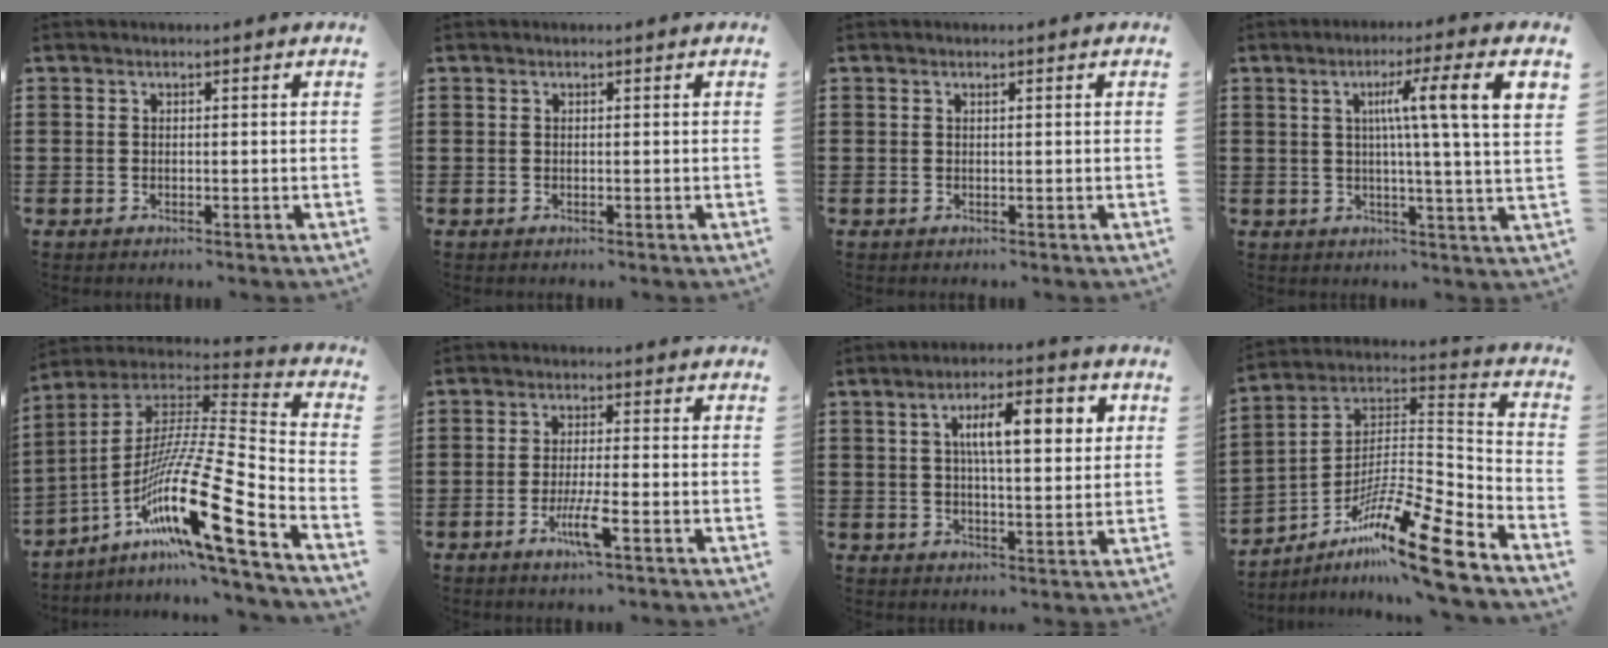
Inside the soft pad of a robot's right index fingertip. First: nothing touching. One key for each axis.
{"total": 0.0}
{"total": 0.0}
{"total": 9.4, "fx": 2.7, "fy": -0.5, "fz": 9.0, "tx": -0.159, "ty": -0.004, "tz": 0.034}
{"total": 18.0, "fx": -8.6, "fy": 2.0, "fz": 15.7, "tx": -0.304, "ty": -0.010, "tz": -0.162}
{"total": 5.1, "fx": -2.4, "fy": 0.4, "fz": 4.4, "tx": -0.092, "ty": -0.016, "tz": -0.046}
{"total": 8.4, "fx": 2.3, "fy": 2.7, "fz": 7.6, "tx": -0.135, "ty": 0.006, "tz": 0.033}
{"total": 15.9, "fx": -11.3, "fy": 1.7, "fz": 11.1, "tx": -0.191, "ty": 0.025, "tz": -0.206}